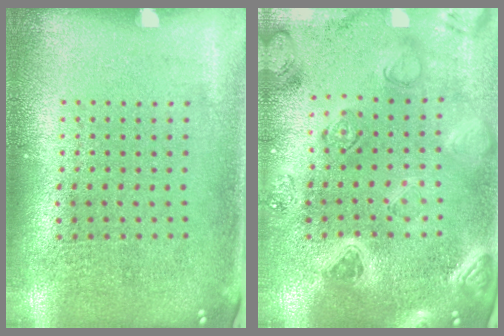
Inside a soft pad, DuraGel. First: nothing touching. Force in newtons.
{"total": 2.3, "press": 2.2, "slide": 0.2}